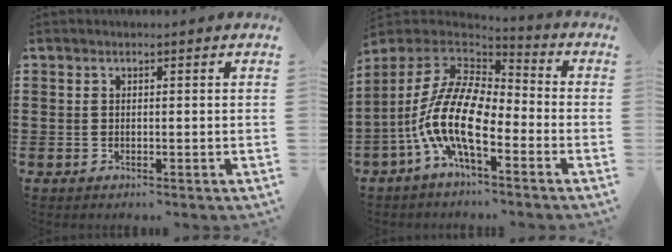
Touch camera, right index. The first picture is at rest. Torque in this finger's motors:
{"motor_torque": [2.14, 0.00, 1.05, 0.21]}